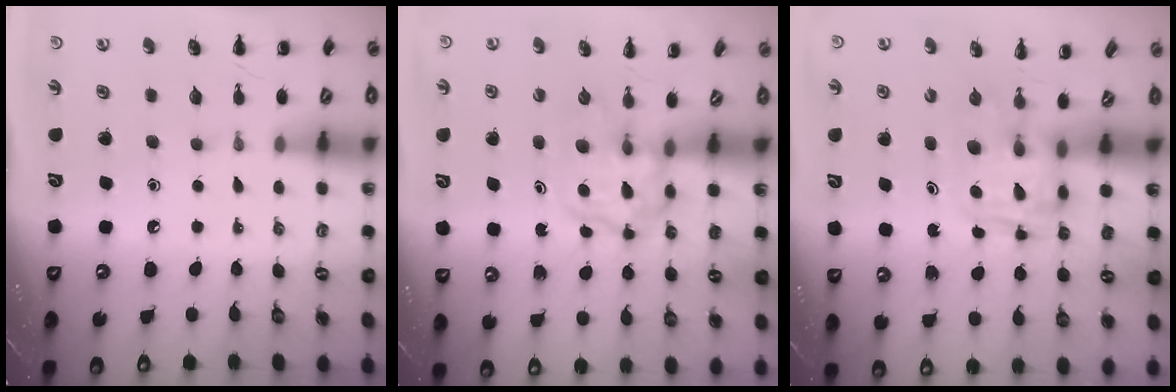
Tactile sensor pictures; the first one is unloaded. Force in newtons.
{"total": 3.9, "press": 3.9, "slide": 0.4}
{"total": 2.7, "press": 2.7, "slide": 0.2}